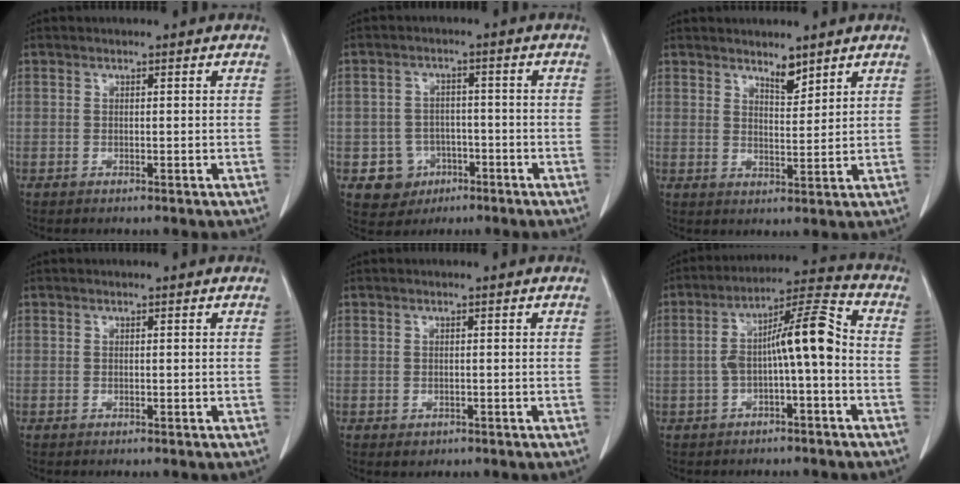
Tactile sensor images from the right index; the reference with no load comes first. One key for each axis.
{"total": 5.7, "fx": -2.4, "fy": 5.1, "fz": 0.8, "tx": -0.008, "ty": 0.013, "tz": -0.029}
{"total": 3.3, "fx": 2.8, "fy": 0.9, "fz": 1.5, "tx": -0.027, "ty": -0.009, "tz": 0.050}
{"total": 0.0}
{"total": 1.0, "fx": -0.4, "fy": 0.9, "fz": 0.4, "tx": -0.005, "ty": 0.003, "tz": 0.001}
{"total": 9.8, "fx": -1.1, "fy": 1.5, "fz": 9.6, "tx": -0.165, "ty": 0.037, "tz": -0.021}